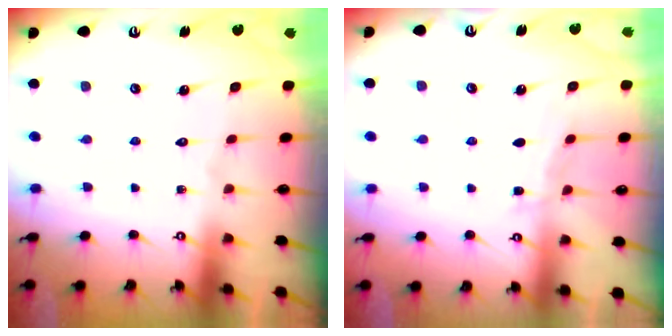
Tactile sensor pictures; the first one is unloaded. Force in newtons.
{"total": 4.6, "press": 4.5, "slide": 0.5}